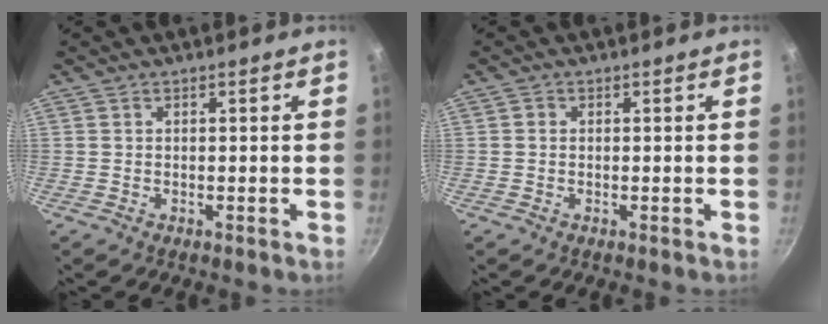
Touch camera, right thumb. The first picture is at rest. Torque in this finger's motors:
{"motor_torque": [-0.36, 0.58, 0.32, -0.11, -0.02]}